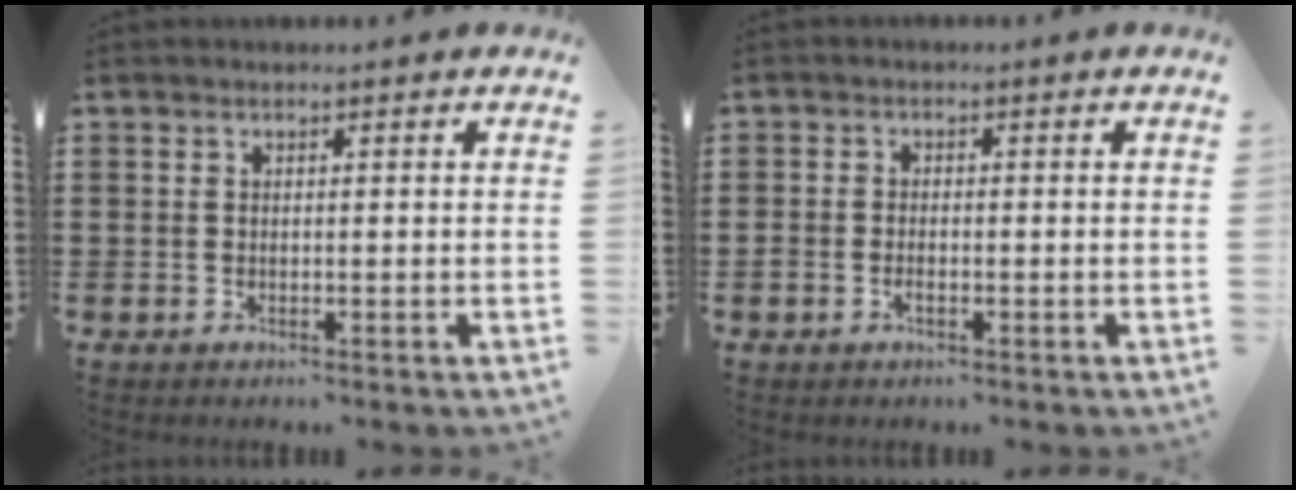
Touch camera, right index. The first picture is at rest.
{"total": 1.4, "force": [-0.8, 0.7, 0.9], "torque": [-0.018, -0.004, -0.013]}